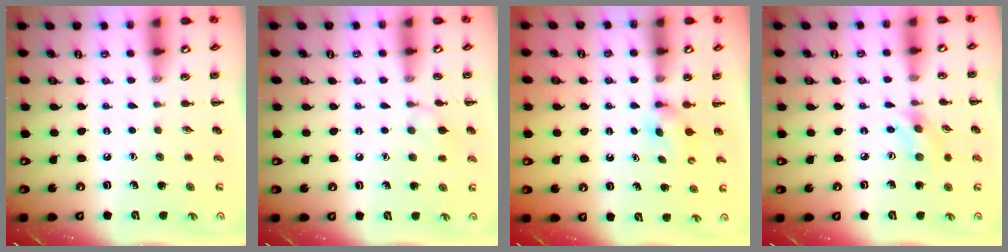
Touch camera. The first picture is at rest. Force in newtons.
{"total": 7.3, "press": 7.0, "slide": 2.1}
{"total": 3.5, "press": 3.3, "slide": 1.2}
{"total": 2.8, "press": 2.7, "slide": 0.6}